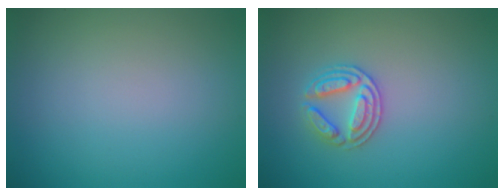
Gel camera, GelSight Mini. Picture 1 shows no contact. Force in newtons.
{"total": 2.8, "press": 2.7, "slide": 0.6}